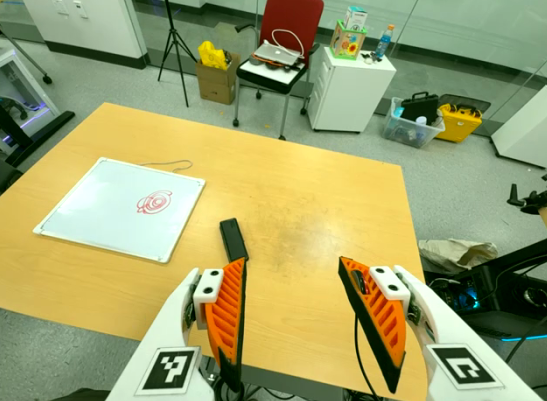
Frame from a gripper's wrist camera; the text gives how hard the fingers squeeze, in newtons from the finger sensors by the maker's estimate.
{"total": 0.0}